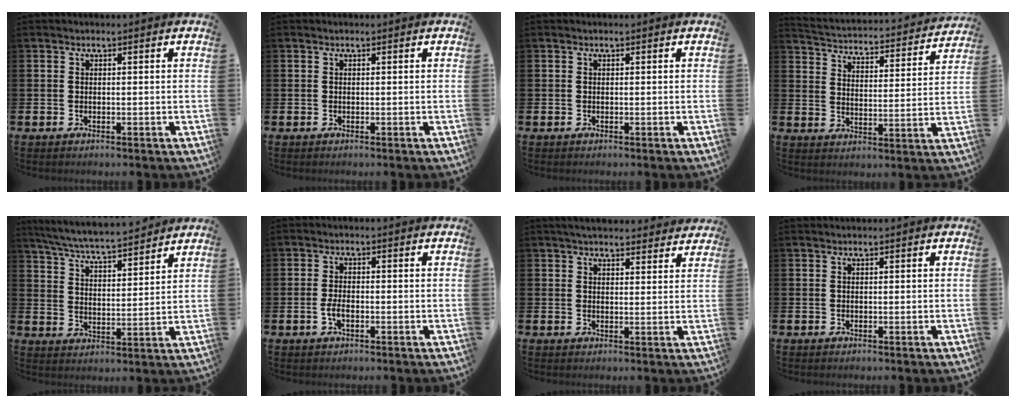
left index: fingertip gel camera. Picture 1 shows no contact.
{"total": 0.0}
{"total": 0.0}
{"total": 3.7, "force": [3.6, 0.7, 0.4], "torque": [-0.031, -0.040, 0.053]}
{"total": 6.4, "force": [6.2, 0.3, 1.4], "torque": [-0.054, -0.045, 0.107]}
{"total": 2.2, "force": [-0.7, 1.1, 1.8], "torque": [-0.029, 0.001, -0.015]}
{"total": 4.0, "force": [3.8, 0.7, 0.8], "torque": [-0.019, -0.015, 0.070]}
{"total": 0.0}